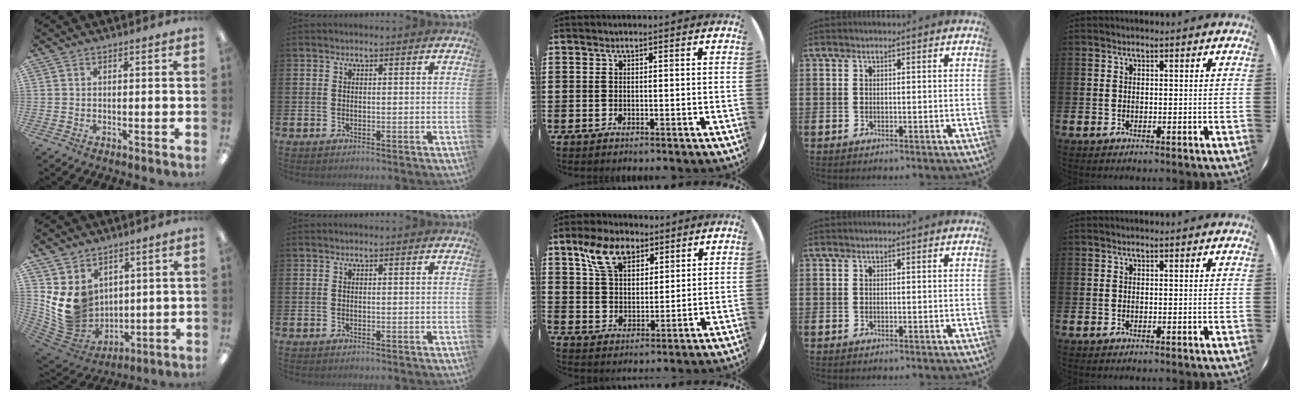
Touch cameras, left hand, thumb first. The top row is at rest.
{"thumb": {"total": 12.0, "force": [4.1, 10.2, 4.9], "torque": [-0.122, -0.037, 0.087]}, "middle": {"total": 7.7, "force": [5.1, 4.2, 4.1], "torque": [-0.090, 0.004, 0.094]}}